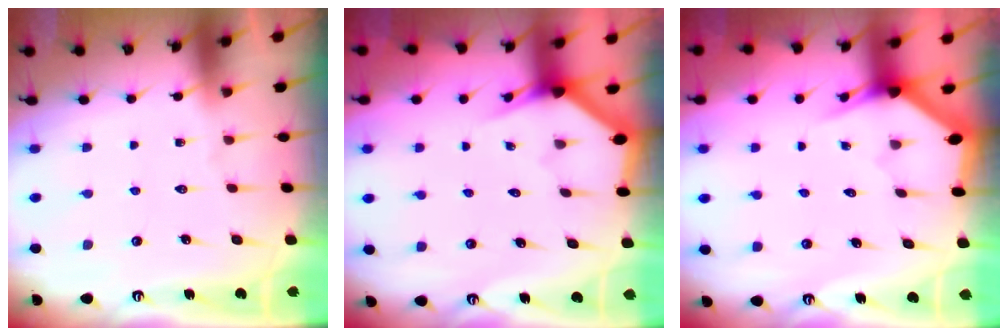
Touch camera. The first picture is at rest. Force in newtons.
{"total": 3.1, "press": 3.1, "slide": 0.1}
{"total": 3.1, "press": 3.1, "slide": 0.0}